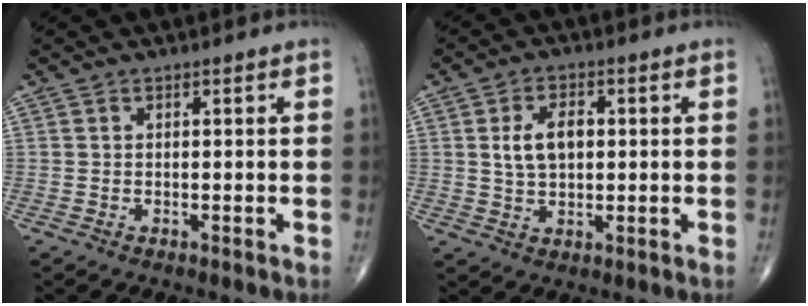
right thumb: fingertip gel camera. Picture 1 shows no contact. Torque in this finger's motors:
{"motor_torque": [0.09, -0.09, 0.77, 0.17, 0.06]}